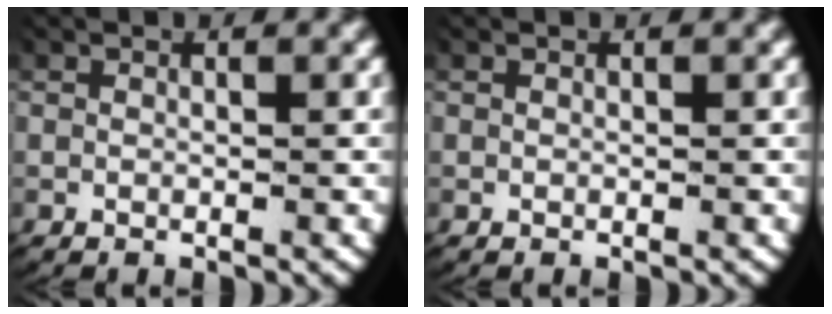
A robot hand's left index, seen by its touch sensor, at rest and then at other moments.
{"total": 0.0}